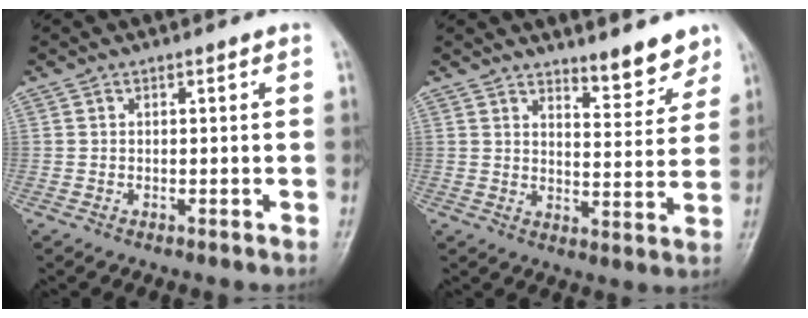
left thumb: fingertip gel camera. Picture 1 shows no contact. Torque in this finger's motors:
{"motor_torque": [0.12, 0.21, -0.12, -0.22, 0.05]}